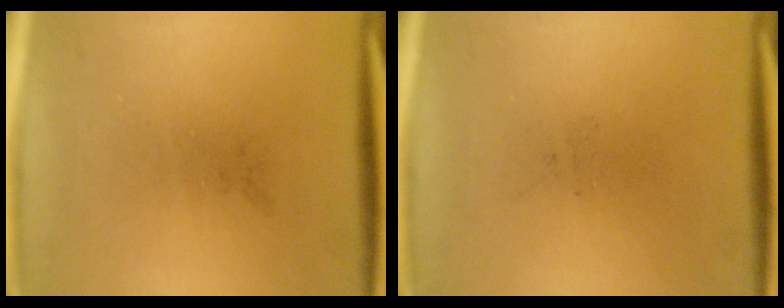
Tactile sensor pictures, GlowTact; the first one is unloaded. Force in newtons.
{"total": 0.0}